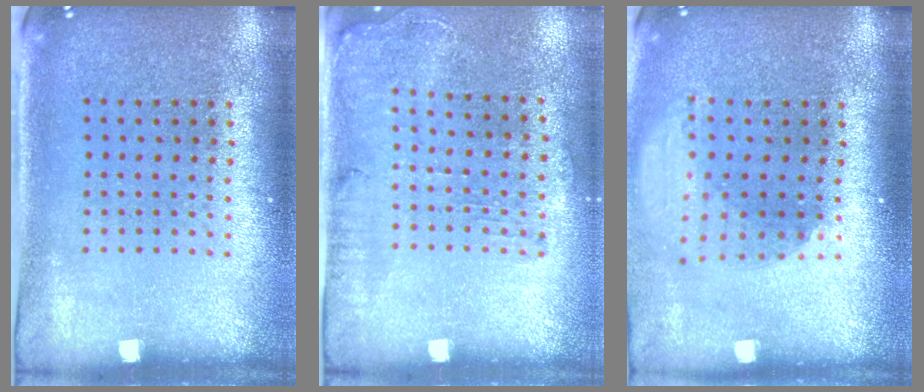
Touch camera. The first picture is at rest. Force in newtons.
{"total": 1.2, "press": 1.2, "slide": 0.3}
{"total": 1.9, "press": 1.5, "slide": 1.3}